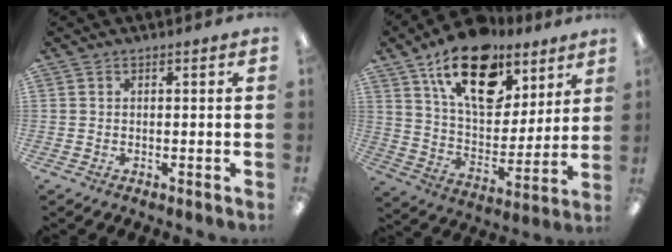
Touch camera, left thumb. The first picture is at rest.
{"total": 21.6, "force": [12.9, 11.9, 12.5], "torque": [-0.192, -0.066, 0.225]}